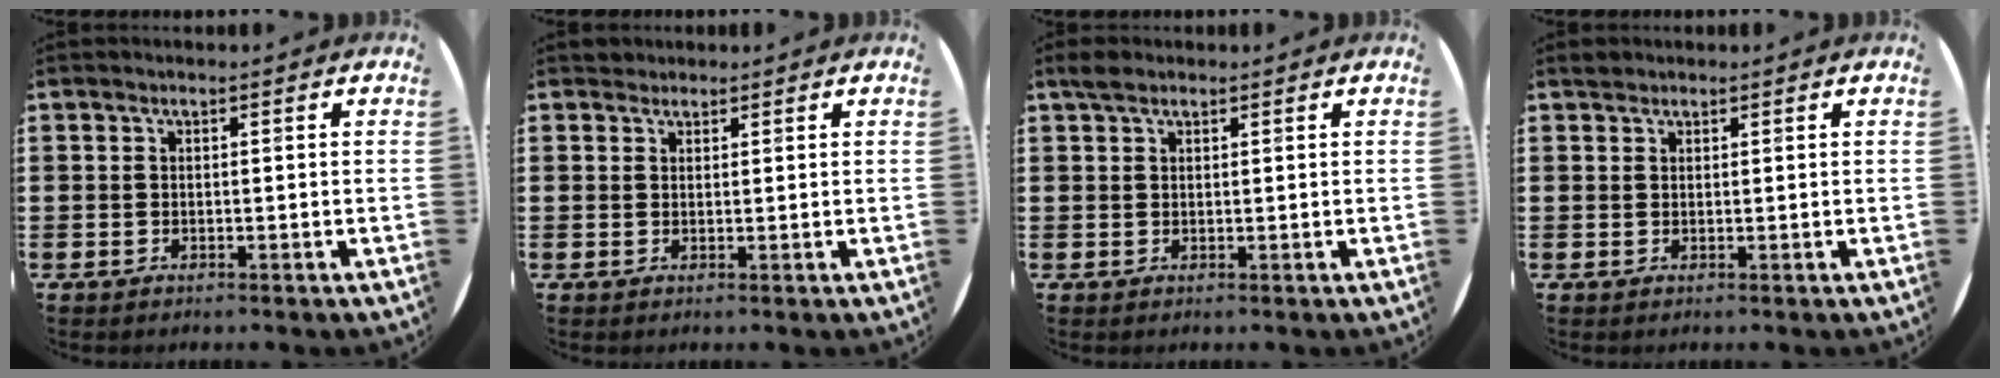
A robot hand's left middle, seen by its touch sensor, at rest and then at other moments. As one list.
[{"total": 1.1, "force": [1.0, 0.4, -0.2], "torque": [0.001, 0.002, 0.022]}, {"total": 1.7, "force": [1.3, 0.8, 0.6], "torque": [-0.006, 0.002, 0.023]}, {"total": 0.9, "force": [0.8, 0.3, 0.0], "torque": [-0.002, 0.001, 0.017]}]